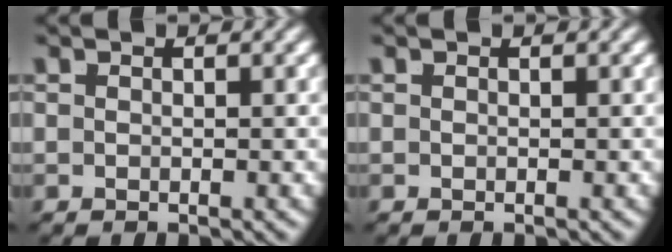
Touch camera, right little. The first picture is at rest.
{"total": 0.0}